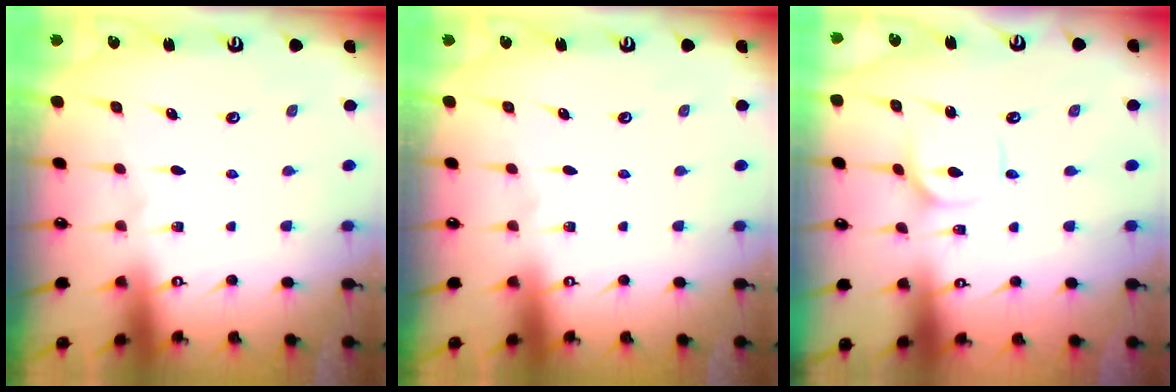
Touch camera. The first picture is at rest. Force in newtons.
{"total": 0.0}
{"total": 2.5, "press": 2.5, "slide": 0.2}